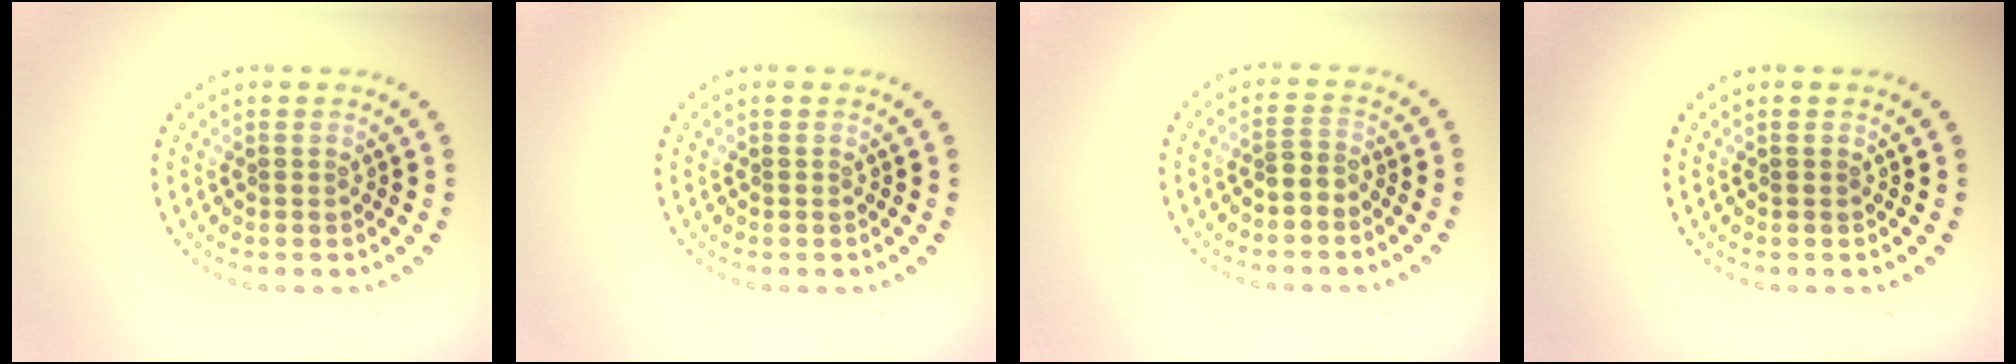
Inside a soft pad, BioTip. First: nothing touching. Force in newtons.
{"total": 0.0}
{"total": 1.2, "press": 0.7, "slide": 1.0}
{"total": 0.0}